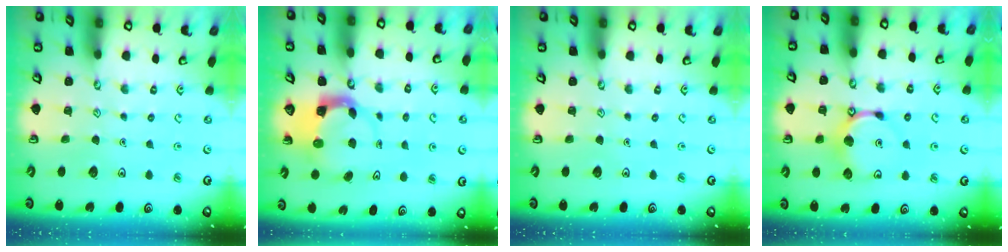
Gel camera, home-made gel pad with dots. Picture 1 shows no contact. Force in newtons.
{"total": 3.7, "press": 3.7, "slide": 0.5}
{"total": 0.0}
{"total": 9.1, "press": 9.1, "slide": 0.4}